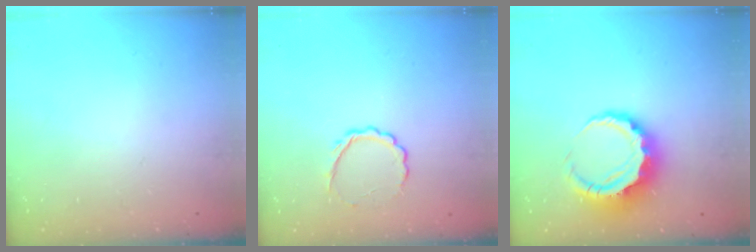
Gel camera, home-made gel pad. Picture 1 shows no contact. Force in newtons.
{"total": 4.8, "press": 4.6, "slide": 1.0}
{"total": 9.1, "press": 8.9, "slide": 1.9}